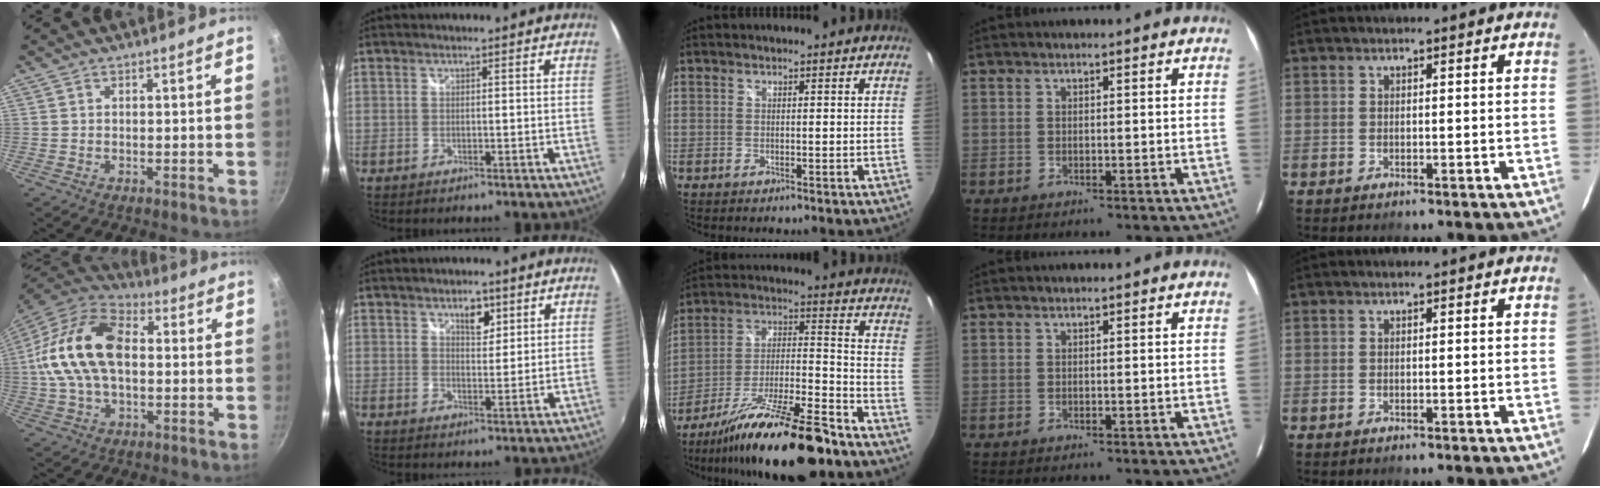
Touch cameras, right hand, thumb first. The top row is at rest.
{"thumb": {"total": 19.9, "force": [1.3, 12.3, 15.6], "torque": [-0.286, 0.030, 0.010]}, "index": {"total": 3.9, "force": [2.3, 1.8, 2.5], "torque": [-0.034, 0.005, 0.038]}, "middle": {"total": 20.7, "force": [-15.6, 3.0, 13.2], "torque": [-0.235, -0.023, -0.257]}}